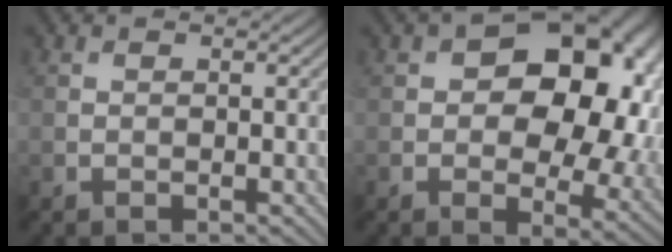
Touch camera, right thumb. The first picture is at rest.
{"total": 16.4, "force": [2.7, 10.7, 12.1], "torque": [-0.146, 0.002, 0.053]}